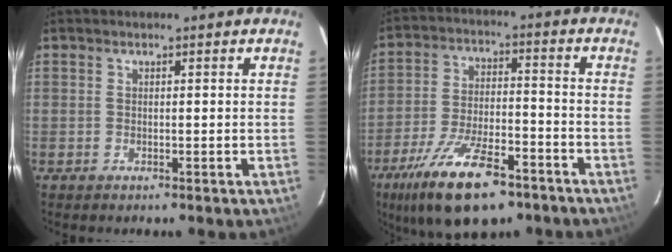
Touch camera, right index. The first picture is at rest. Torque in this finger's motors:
{"motor_torque": [1.34, -0.80, 0.79, 0.12]}